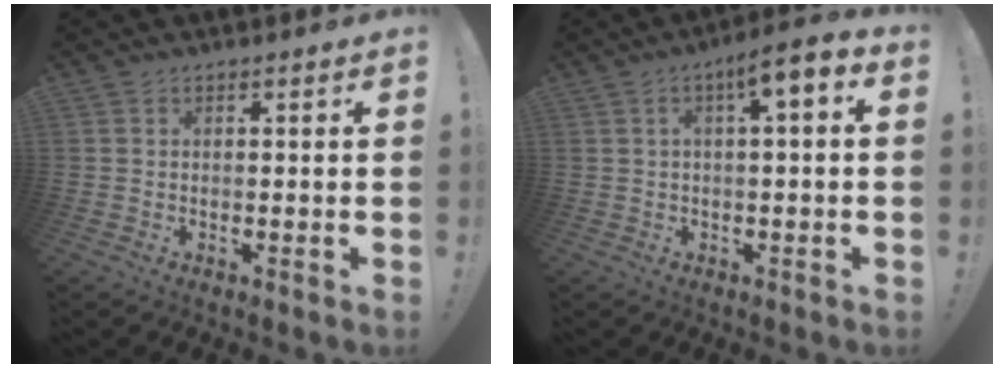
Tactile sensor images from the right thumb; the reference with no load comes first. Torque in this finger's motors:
{"motor_torque": [0.69, 0.70, 0.17, 0.24, 0.12]}